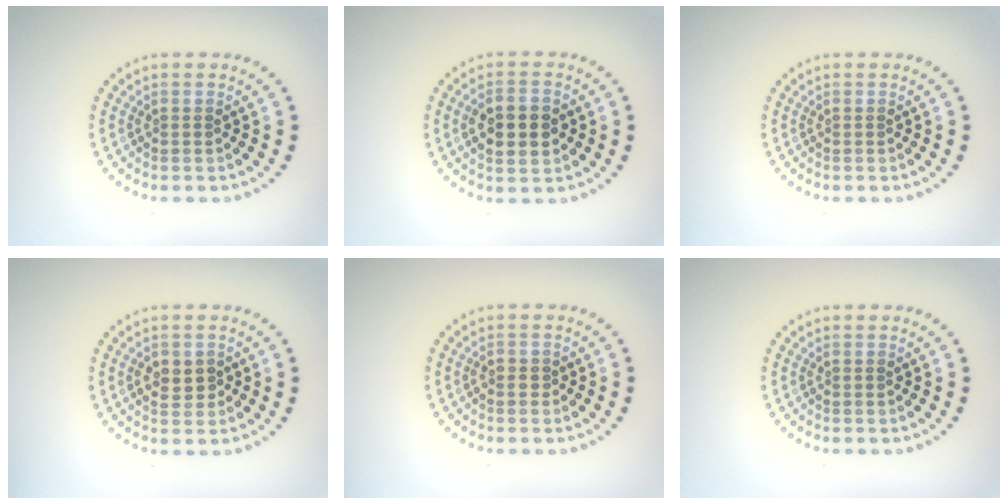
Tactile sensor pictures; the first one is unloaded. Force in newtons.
{"total": 4.6, "press": 4.6, "slide": 0.1}
{"total": 0.0}
{"total": 2.2, "press": 2.2, "slide": 0.3}
{"total": 0.6, "press": 0.6, "slide": 0.3}
{"total": 0.0}